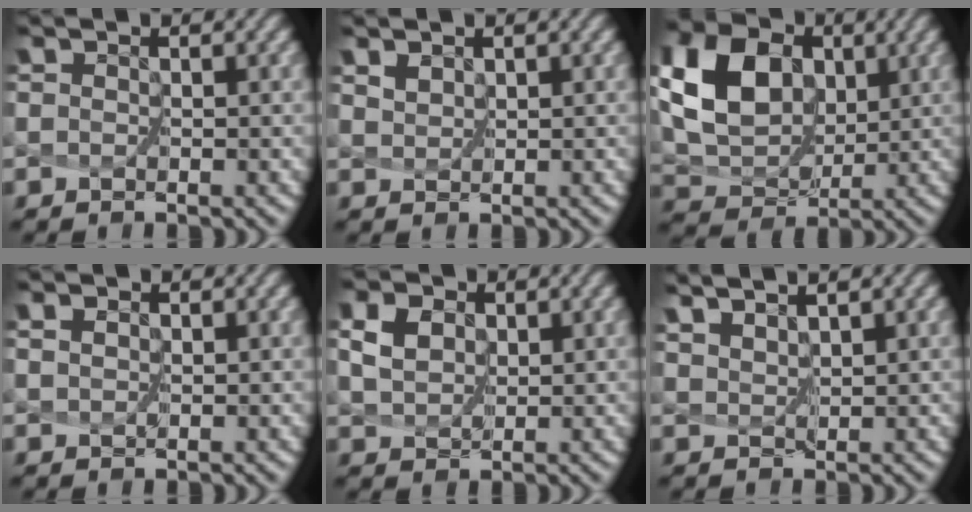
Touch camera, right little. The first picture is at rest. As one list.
[{"total": 2.7, "force": [2.3, 1.2, 1.0], "torque": [-0.044, 0.006, 0.045]}, {"total": 7.2, "force": [2.1, 5.3, 4.5], "torque": [-0.105, -0.001, 0.039]}, {"total": 1.0, "force": [0.5, 0.7, 0.5], "torque": [-0.014, 0.004, 0.002]}, {"total": 3.4, "force": [1.9, 2.2, 1.7], "torque": [-0.053, 0.010, 0.029]}, {"total": 2.6, "force": [2.5, 0.2, 0.6], "torque": [-0.020, 0.000, 0.044]}]